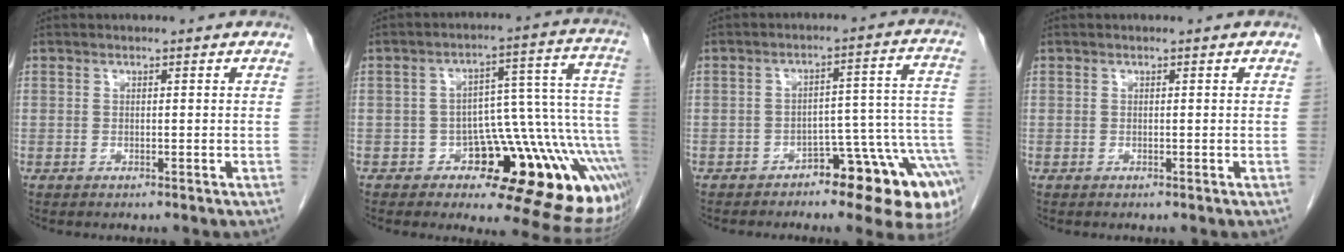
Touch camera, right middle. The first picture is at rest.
{"total": 16.2, "force": [-6.8, 5.4, 13.6], "torque": [-0.077, 0.068, -0.090]}
{"total": 12.7, "force": [-7.6, 4.3, 9.2], "torque": [-0.054, 0.051, -0.106]}
{"total": 0.0}